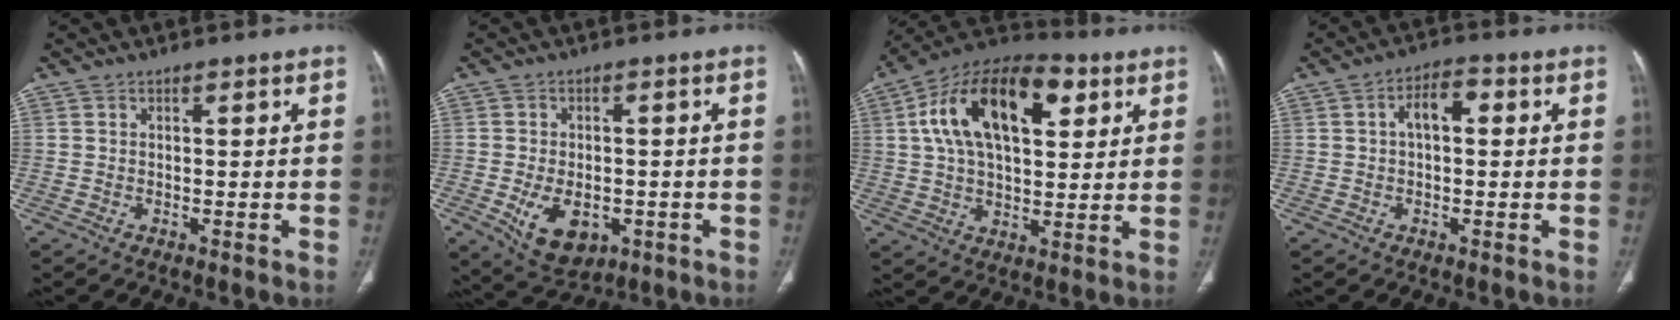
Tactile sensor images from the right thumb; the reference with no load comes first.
{"total": 9.3, "force": [-2.8, 6.2, 6.4], "torque": [-0.087, 0.004, -0.028]}
{"total": 21.0, "force": [6.8, 11.1, 16.5], "torque": [-0.258, 0.011, 0.106]}
{"total": 5.1, "force": [0.8, 2.7, 4.2], "torque": [-0.064, 0.020, 0.006]}